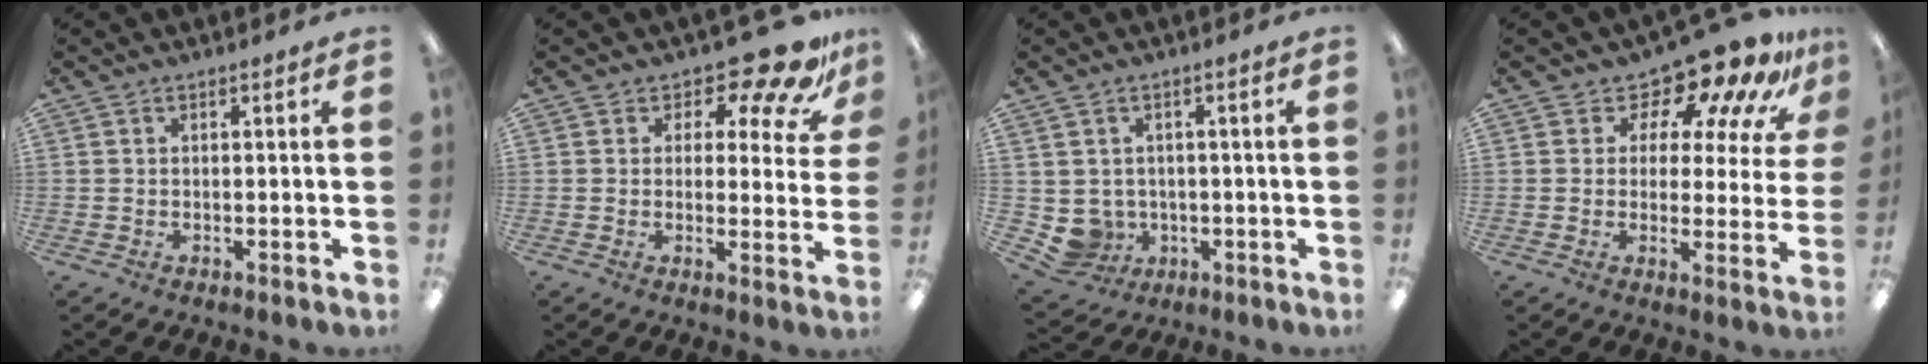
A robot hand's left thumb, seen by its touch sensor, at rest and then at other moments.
{"total": 12.6, "force": [9.1, 4.8, 7.2], "torque": [-0.097, -0.071, 0.153]}
{"total": 5.0, "force": [0.3, 4.9, 0.8], "torque": [-0.044, -0.002, 0.012]}
{"total": 12.3, "force": [10.1, 4.2, 5.5], "torque": [-0.098, -0.083, 0.170]}